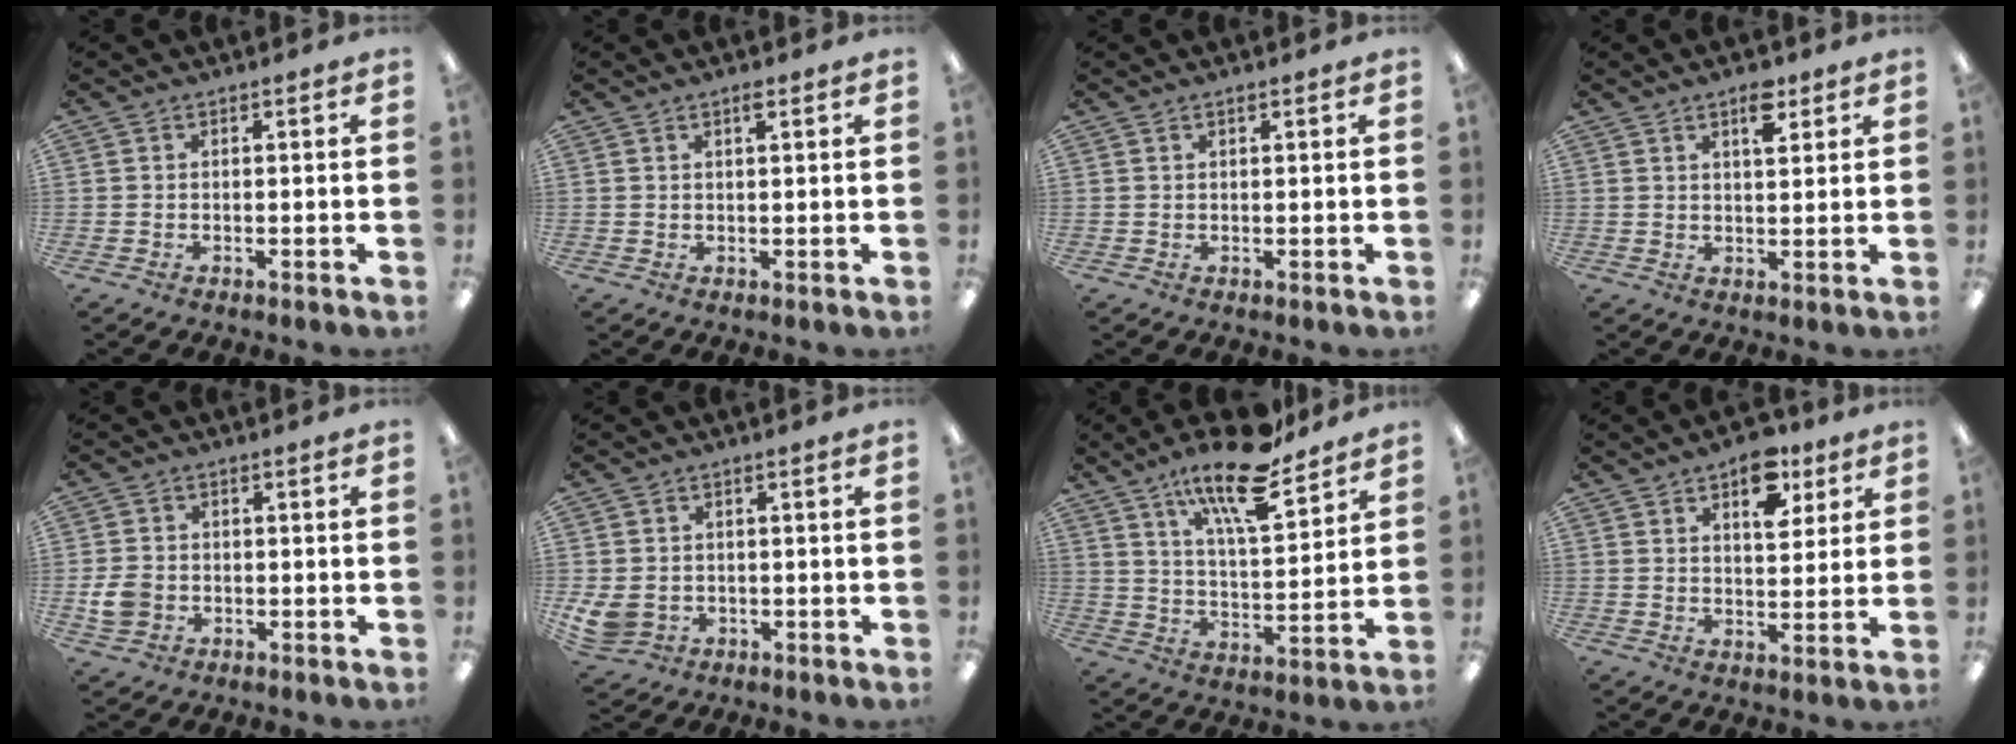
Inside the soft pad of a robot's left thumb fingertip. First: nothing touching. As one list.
[{"total": 1.8, "force": [1.2, 0.4, 1.2], "torque": [-0.019, -0.001, 0.019]}, {"total": 0.9, "force": [0.6, 0.2, 0.6], "torque": [-0.012, 0.002, 0.010]}, {"total": 5.9, "force": [3.7, 2.4, 3.9], "torque": [-0.046, -0.015, 0.057]}, {"total": 4.9, "force": [-1.1, 4.1, 2.6], "torque": [-0.047, 0.002, -0.021]}, {"total": 5.3, "force": [-0.8, 4.5, 2.7], "torque": [-0.075, 0.002, -0.015]}, {"total": 18.1, "force": [13.2, 5.3, 11.1], "torque": [-0.191, -0.071, 0.218]}, {"total": 11.4, "force": [6.3, 6.2, 7.3], "torque": [-0.082, -0.027, 0.103]}]